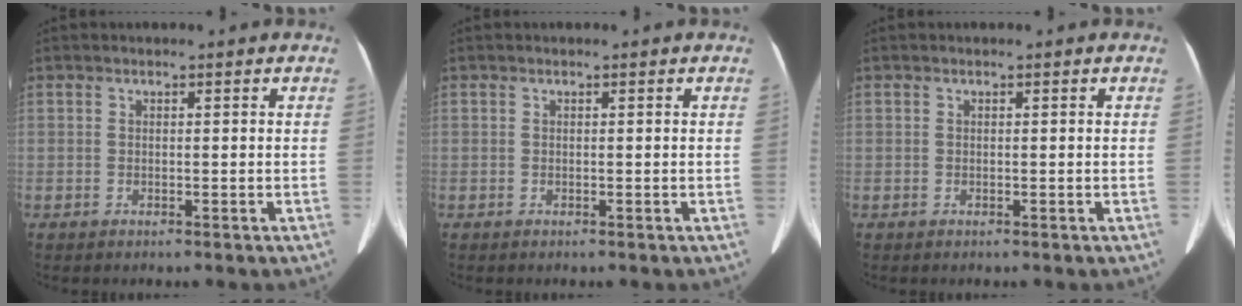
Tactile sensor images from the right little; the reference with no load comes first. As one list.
[{"total": 0.0}, {"total": 0.0}]